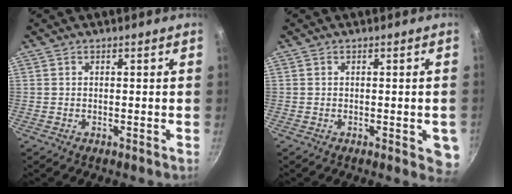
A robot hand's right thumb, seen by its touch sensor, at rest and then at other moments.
{"total": 4.7, "force": [-1.3, 1.8, 4.1], "torque": [-0.029, 0.000, -0.016]}